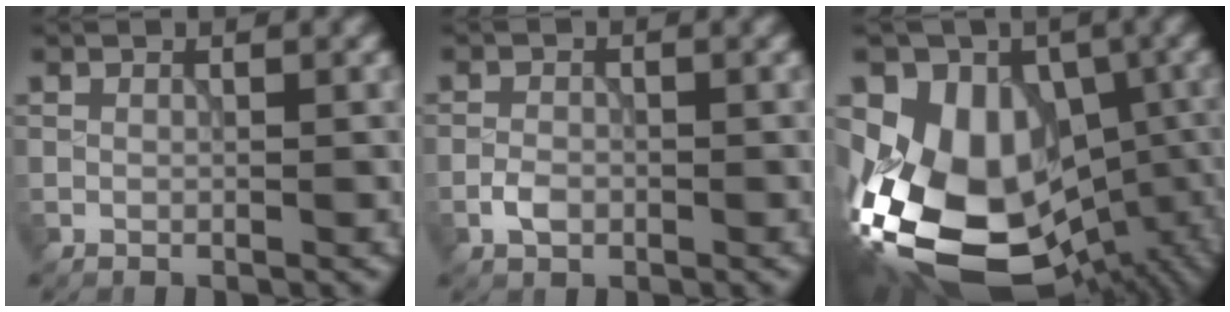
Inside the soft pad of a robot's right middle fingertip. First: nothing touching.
{"total": 1.7, "force": [-0.8, 1.1, 1.0], "torque": [-0.019, 0.001, -0.017]}
{"total": 18.9, "force": [-6.1, 13.8, 11.4], "torque": [-0.195, 0.000, -0.083]}